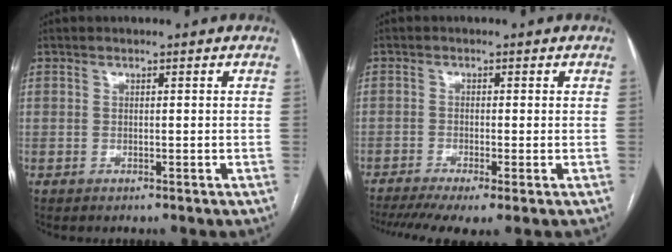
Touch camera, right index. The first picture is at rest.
{"total": 7.7, "force": [-5.1, 1.4, 5.7], "torque": [-0.100, -0.012, -0.088]}